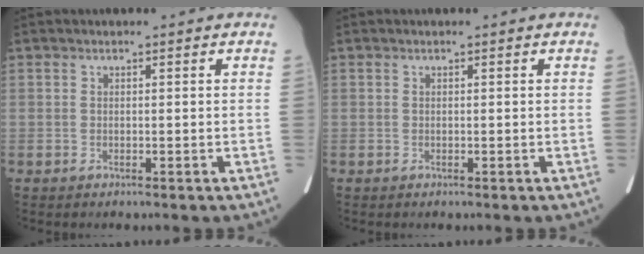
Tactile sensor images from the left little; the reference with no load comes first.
{"total": 0.0}